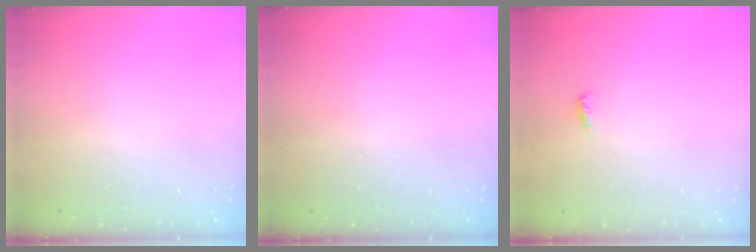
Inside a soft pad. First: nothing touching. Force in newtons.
{"total": 0.0}
{"total": 3.4, "press": 3.0, "slide": 1.7}